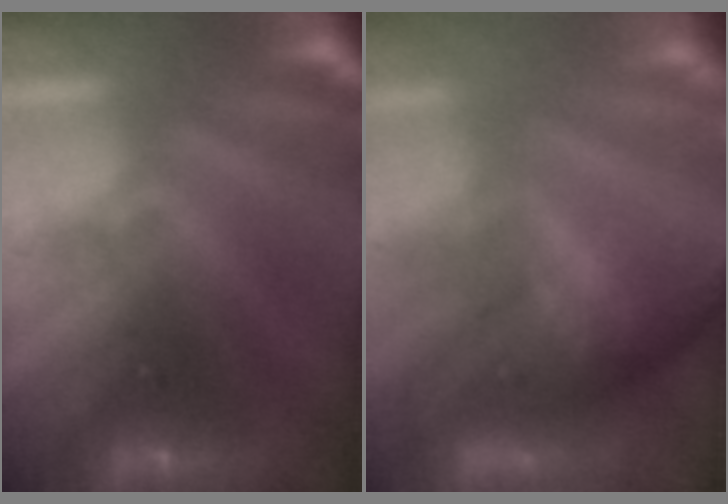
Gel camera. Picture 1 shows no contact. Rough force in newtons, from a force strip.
{"total": 9.4}